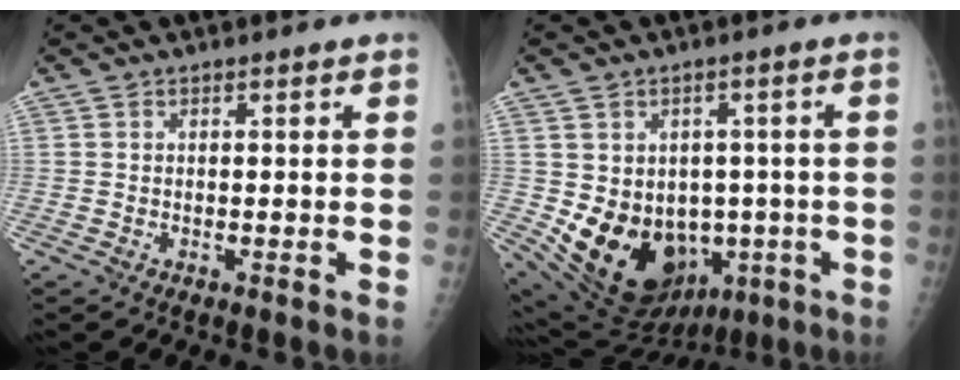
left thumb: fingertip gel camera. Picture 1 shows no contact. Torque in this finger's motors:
{"motor_torque": [0.53, 1.48, 0.63, -0.53, 0.12]}